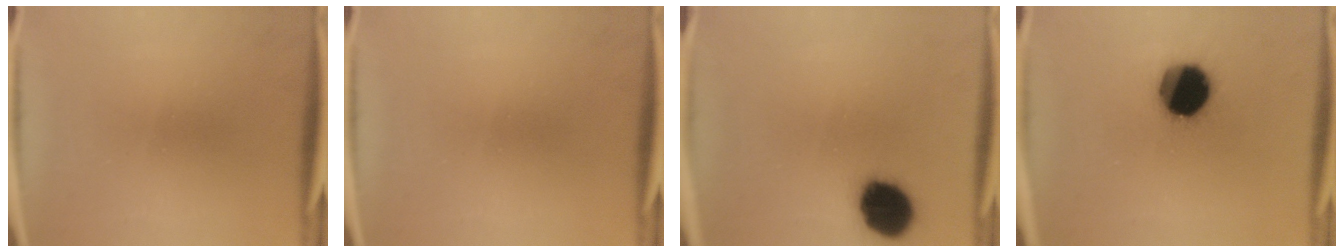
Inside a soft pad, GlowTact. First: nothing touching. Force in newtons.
{"total": 0.0}
{"total": 11.9}
{"total": 16.6}